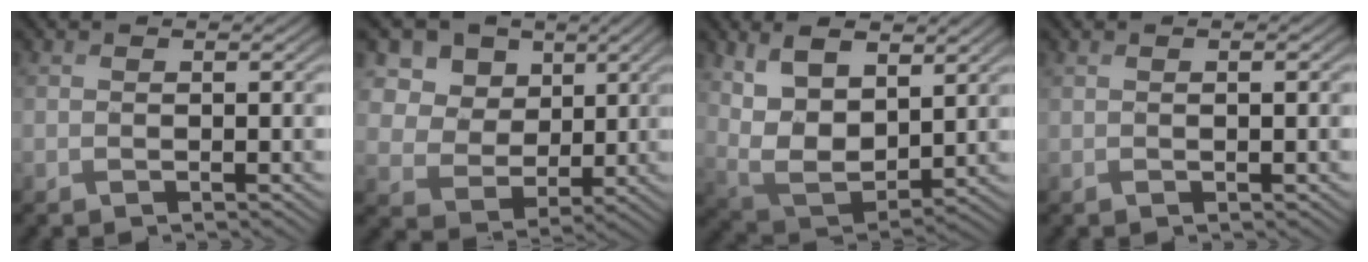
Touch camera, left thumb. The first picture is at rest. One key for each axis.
{"total": 14.4, "fx": 7.4, "fy": 10.6, "fz": 6.3, "tx": -0.208, "ty": 0.022, "tz": 0.173}
{"total": 10.1, "fx": 5.3, "fy": 5.0, "fz": 6.9, "tx": -0.163, "ty": -0.008, "tz": 0.109}
{"total": 0.7, "fx": 0.3, "fy": 0.0, "fz": 0.6, "tx": -0.011, "ty": 0.001, "tz": 0.008}